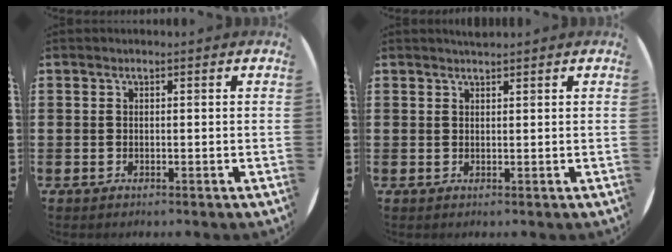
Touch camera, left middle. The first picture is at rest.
{"total": 1.0, "force": [1.0, -0.1, 0.0], "torque": [0.001, -0.001, 0.018]}